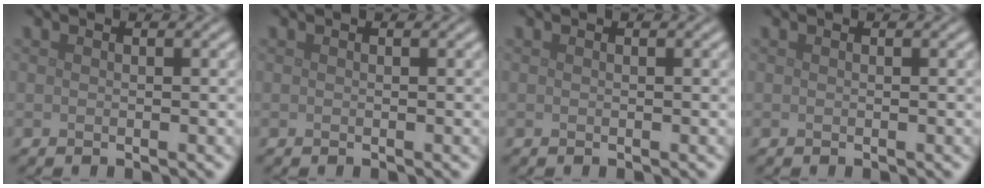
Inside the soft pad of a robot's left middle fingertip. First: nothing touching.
{"total": 0.0}
{"total": 0.0}
{"total": 0.0}